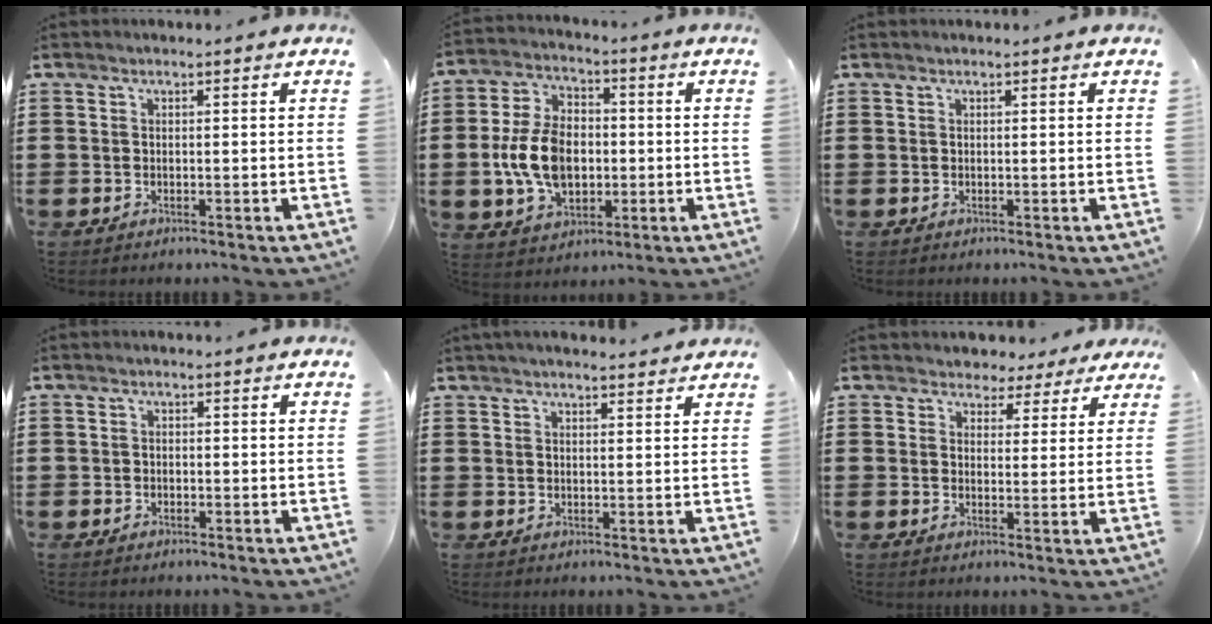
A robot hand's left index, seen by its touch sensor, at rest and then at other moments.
{"total": 10.5, "force": [-1.0, 7.1, 7.7], "torque": [-0.181, 0.012, -0.022]}
{"total": 0.0}
{"total": 0.8, "force": [-0.5, 0.6, 0.2], "torque": [-0.006, -0.001, -0.011]}
{"total": 2.1, "force": [2.0, 0.2, 0.6], "torque": [-0.016, 0.000, 0.039]}
{"total": 3.6, "force": [2.9, 2.1, 0.3], "torque": [-0.016, -0.003, 0.051]}